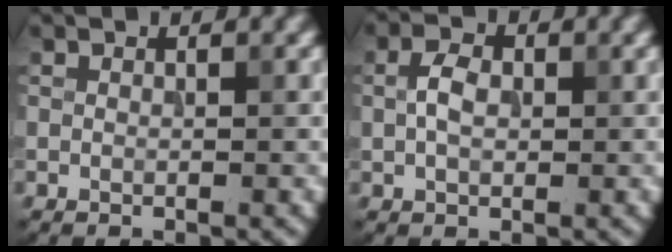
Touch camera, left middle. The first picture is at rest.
{"total": 2.6, "force": [0.2, 1.8, 1.9], "torque": [-0.041, 0.005, 0.001]}